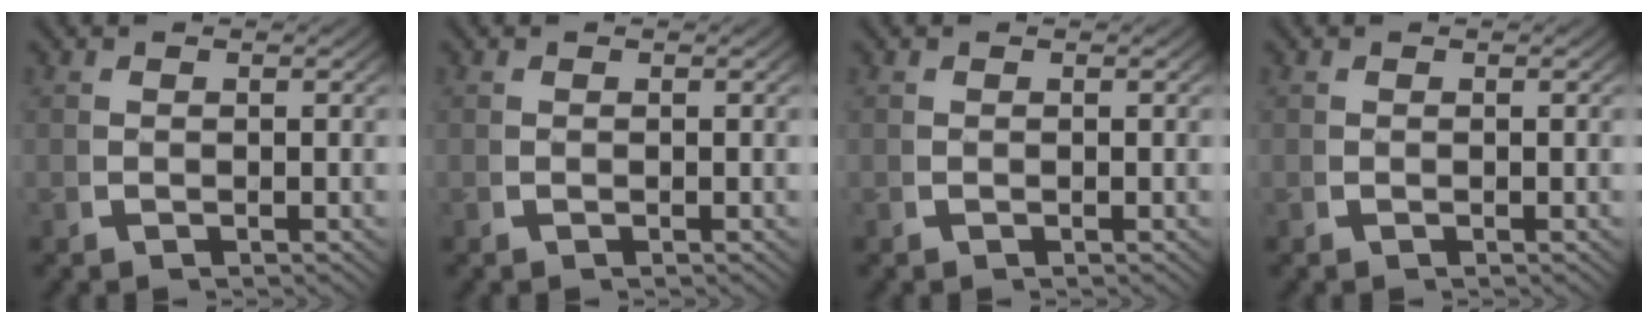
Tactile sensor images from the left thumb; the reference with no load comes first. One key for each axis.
{"total": 0.0}
{"total": 0.0}
{"total": 0.0}